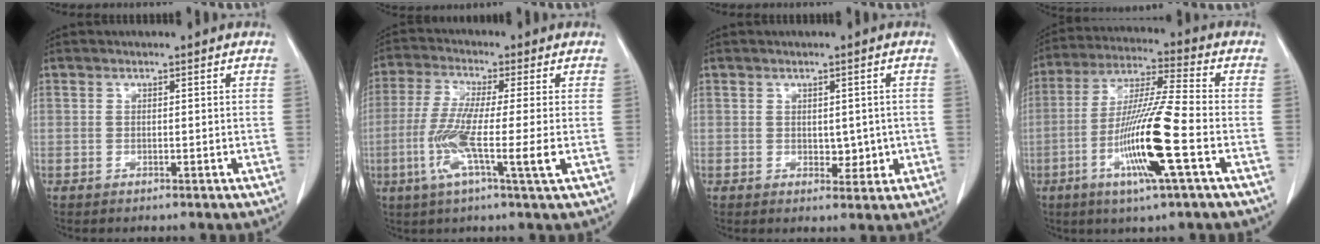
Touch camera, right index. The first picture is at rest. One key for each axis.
{"total": 10.3, "fx": -2.4, "fy": -0.3, "fz": 10.0, "tx": -0.197, "ty": -0.019, "tz": -0.055}
{"total": 3.1, "fx": -0.2, "fy": 2.0, "fz": 2.4, "tx": -0.025, "ty": -0.001, "tz": 0.006}
{"total": 14.2, "fx": -4.6, "fy": -0.2, "fz": 13.4, "tx": -0.268, "ty": -0.013, "tz": -0.092}